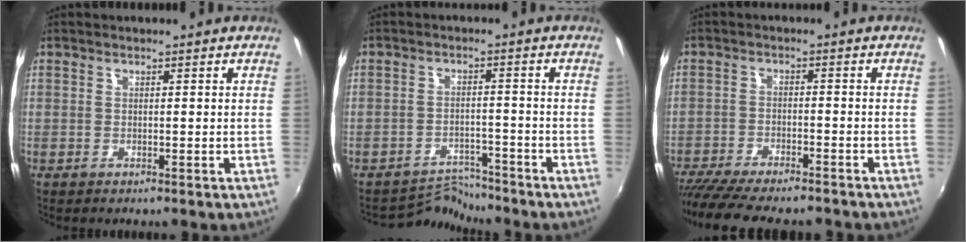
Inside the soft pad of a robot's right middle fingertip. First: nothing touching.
{"total": 4.9, "force": [-4.8, 0.5, -1.1], "torque": [0.009, 0.011, -0.079]}
{"total": 15.1, "force": [-13.0, 3.0, 7.1], "torque": [-0.149, -0.041, -0.205]}